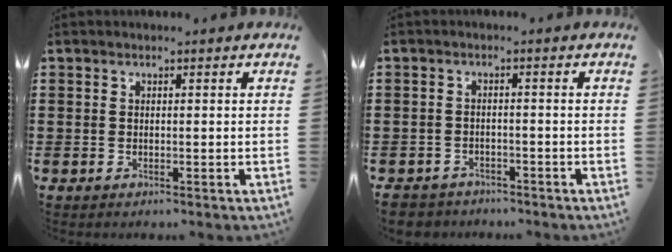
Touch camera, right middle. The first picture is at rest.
{"total": 2.5, "force": [-2.4, 0.6, -0.1], "torque": [-0.005, -0.002, -0.054]}